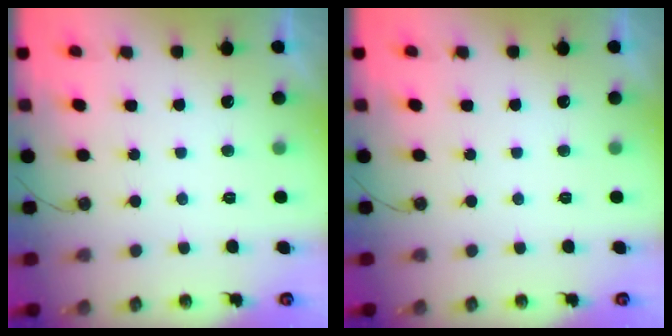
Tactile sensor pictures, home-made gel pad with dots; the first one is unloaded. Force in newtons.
{"total": 0.0}